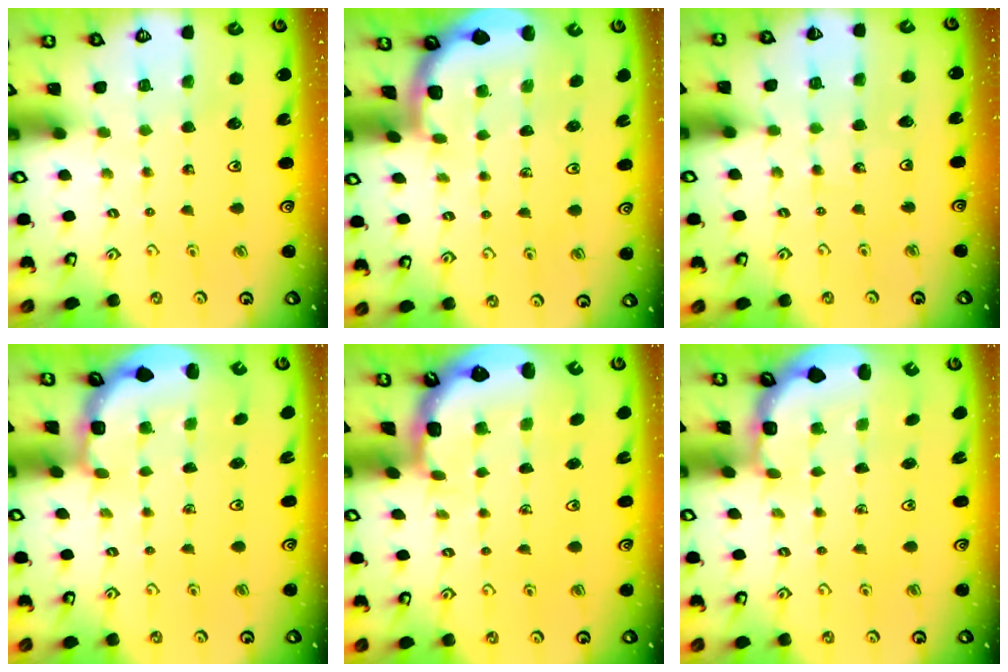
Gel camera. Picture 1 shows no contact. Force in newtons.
{"total": 1.7, "press": 1.7, "slide": 0.1}
{"total": 2.5, "press": 2.5, "slide": 0.2}
{"total": 2.7, "press": 2.3, "slide": 1.4}
{"total": 2.4, "press": 1.7, "slide": 1.8}
{"total": 2.7, "press": 2.1, "slide": 1.7}